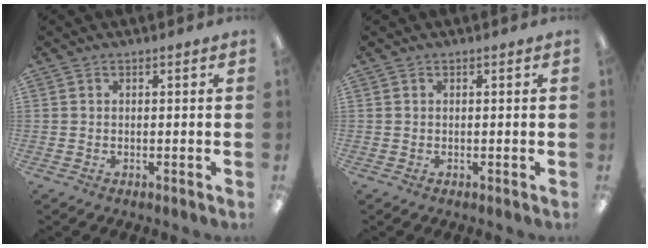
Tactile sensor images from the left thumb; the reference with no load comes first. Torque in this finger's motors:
{"motor_torque": [0.00, 0.00, -0.11, 0.11, 0.00]}